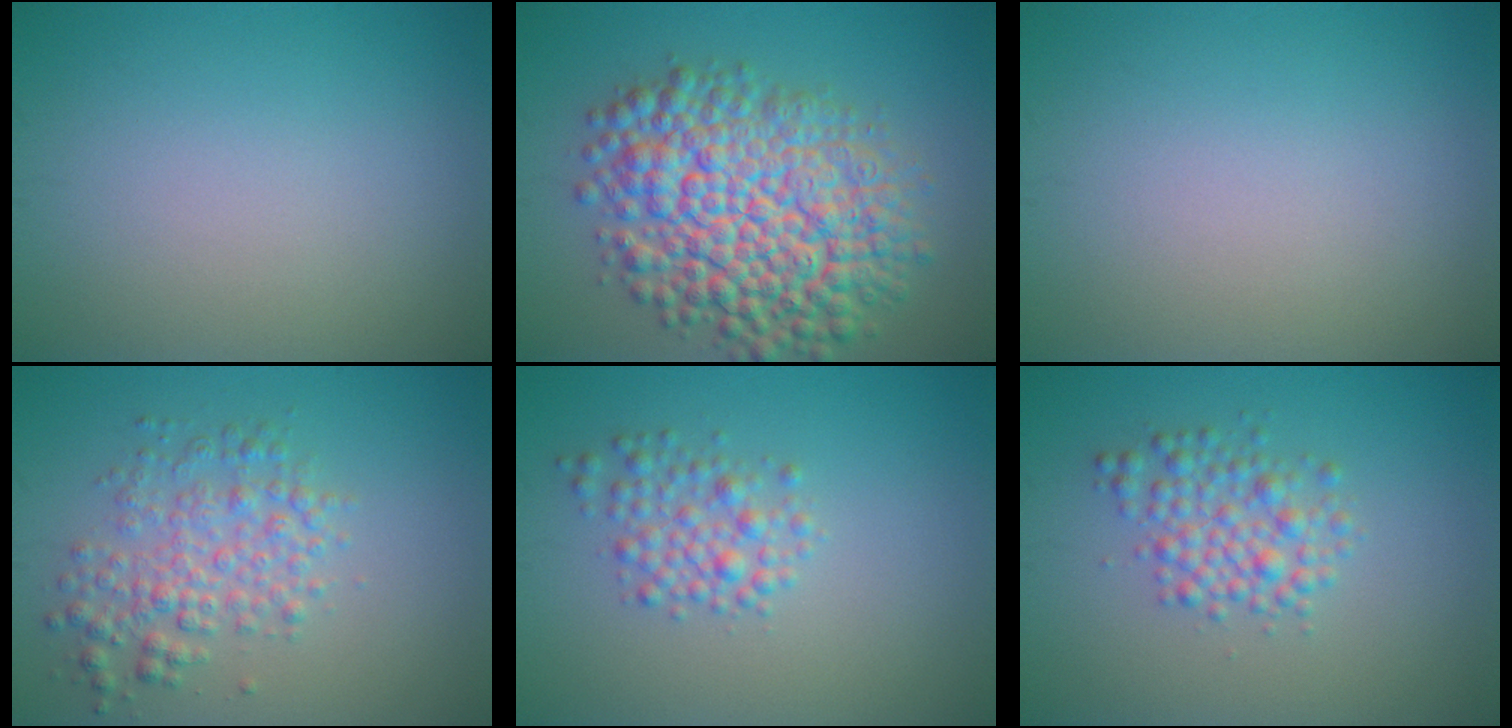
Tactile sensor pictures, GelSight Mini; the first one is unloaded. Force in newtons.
{"total": 11.2, "press": 11.2, "slide": 0.3}
{"total": 0.0}
{"total": 3.8, "press": 3.8, "slide": 0.1}
{"total": 2.6, "press": 2.6, "slide": 0.1}
{"total": 3.2, "press": 3.2, "slide": 0.1}